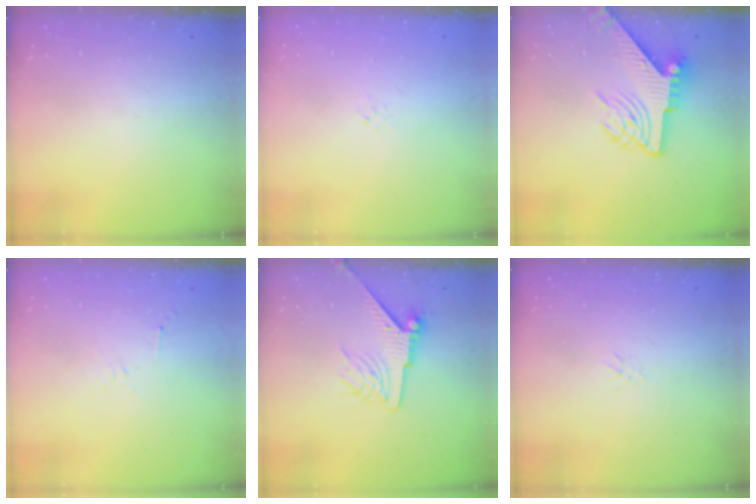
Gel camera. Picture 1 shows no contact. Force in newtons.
{"total": 0.0}
{"total": 9.8, "press": 9.7, "slide": 0.7}
{"total": 2.8, "press": 2.7, "slide": 0.6}
{"total": 8.0, "press": 8.0, "slide": 0.1}
{"total": 1.2, "press": 1.1, "slide": 0.3}